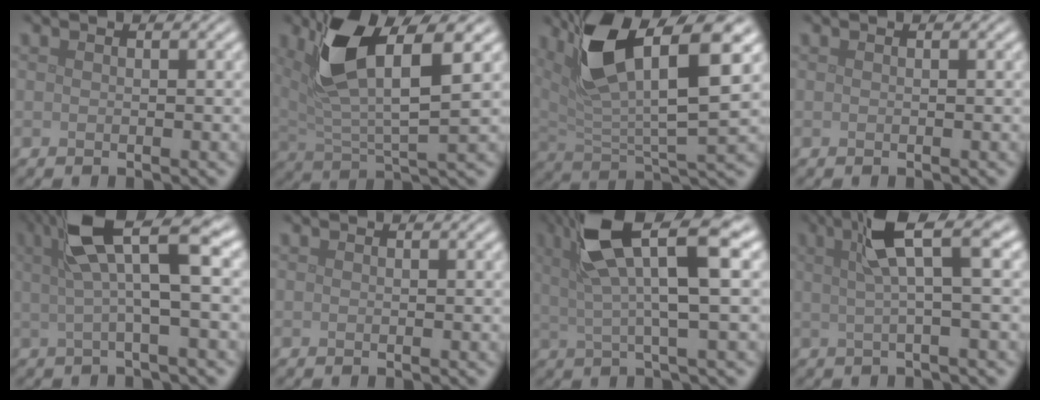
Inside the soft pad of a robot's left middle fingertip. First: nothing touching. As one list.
[{"total": 8.4, "force": [3.7, 2.8, 7.1], "torque": [-0.149, -0.001, 0.064]}, {"total": 10.7, "force": [5.3, 3.5, 8.6], "torque": [-0.161, 0.002, 0.097]}, {"total": 0.0}, {"total": 7.2, "force": [2.2, 1.5, 6.7], "torque": [-0.110, 0.018, 0.028]}, {"total": 0.0}, {"total": 9.2, "force": [3.6, 2.2, 8.1], "torque": [-0.136, 0.017, 0.062]}, {"total": 5.6, "force": [2.0, 1.1, 5.1], "torque": [-0.078, 0.020, 0.028]}]